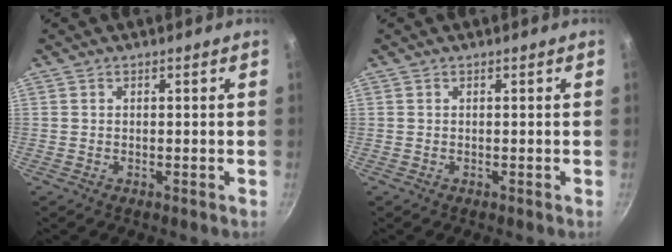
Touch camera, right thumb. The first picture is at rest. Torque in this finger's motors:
{"motor_torque": [0.00, 0.00, 0.00, 0.00, 0.00]}